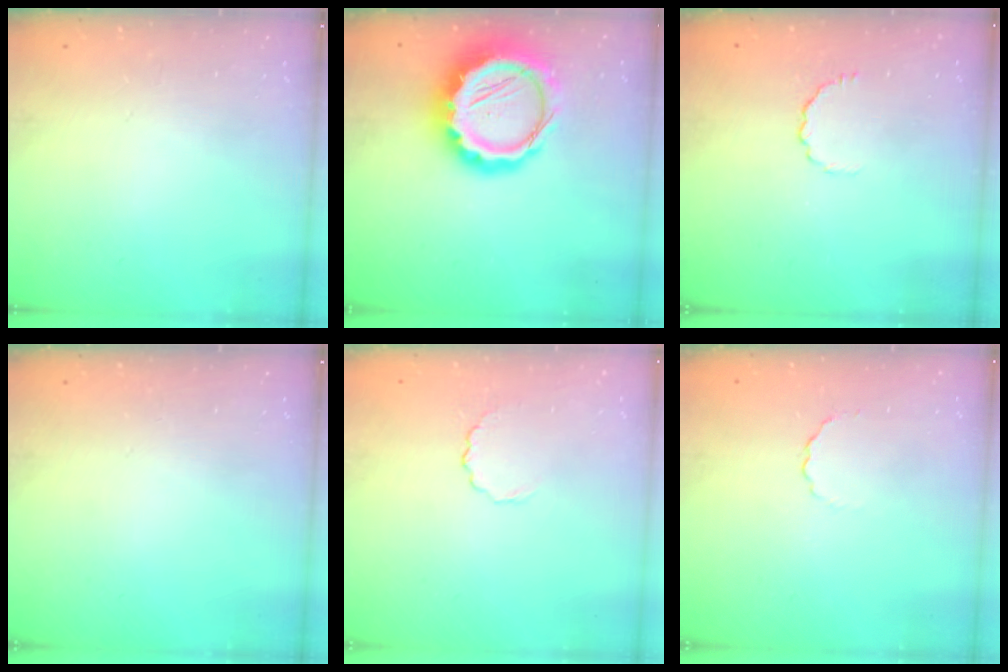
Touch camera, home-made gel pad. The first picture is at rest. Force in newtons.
{"total": 16.2, "press": 15.8, "slide": 3.7}
{"total": 3.6, "press": 3.4, "slide": 1.1}
{"total": 0.0}
{"total": 2.8, "press": 2.5, "slide": 1.1}
{"total": 2.2, "press": 2.1, "slide": 0.8}